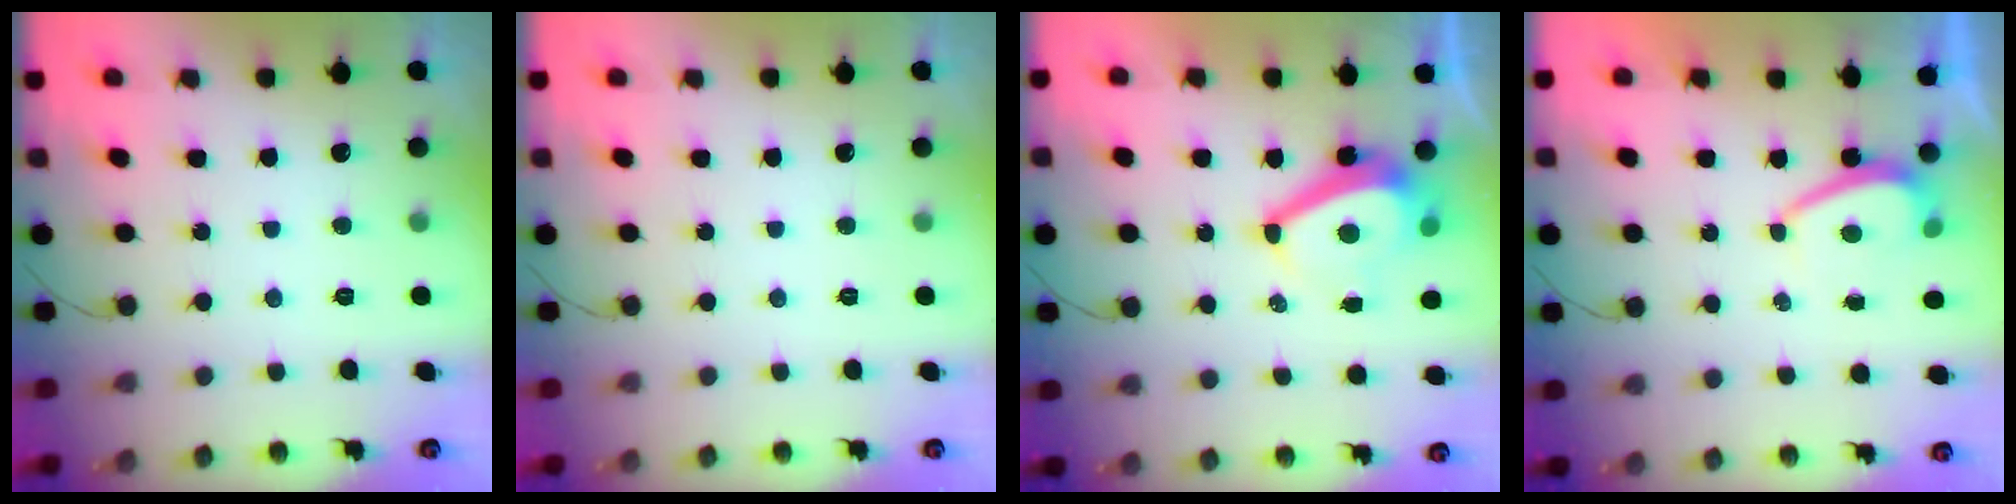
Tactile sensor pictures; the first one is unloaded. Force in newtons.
{"total": 0.0}
{"total": 9.0, "press": 8.3, "slide": 3.5}
{"total": 1.2, "press": 1.1, "slide": 0.5}